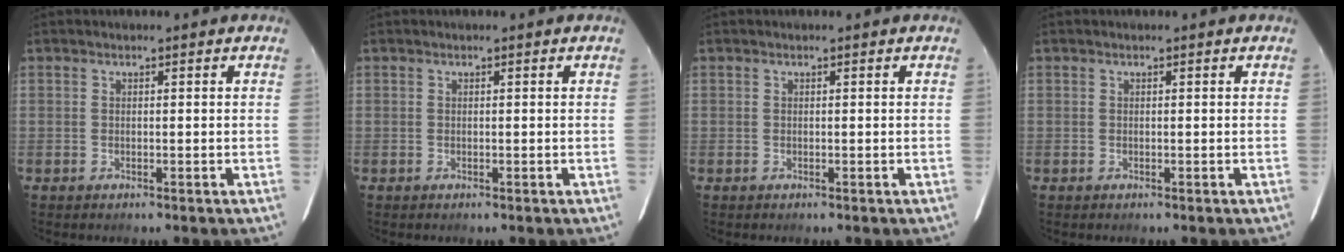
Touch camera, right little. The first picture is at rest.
{"total": 0.0}
{"total": 0.0}
{"total": 0.0}